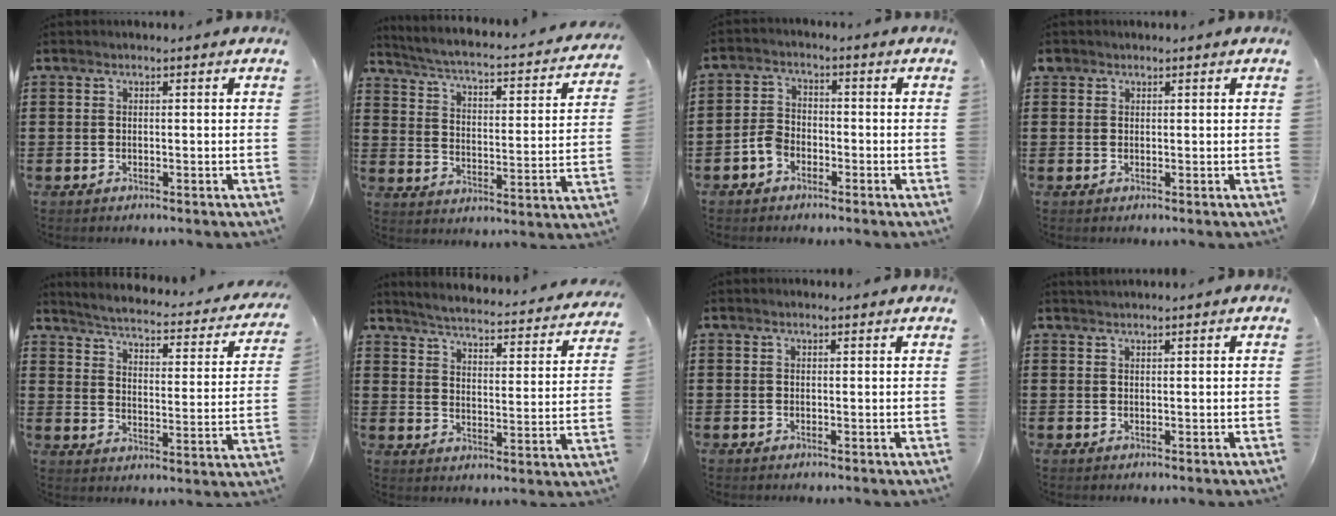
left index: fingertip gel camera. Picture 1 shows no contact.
{"total": 2.7, "force": [2.2, -0.1, 1.6], "torque": [-0.048, -0.030, 0.024]}
{"total": 3.5, "force": [-2.0, 2.3, 1.8], "torque": [-0.049, 0.004, -0.043]}
{"total": 1.1, "force": [0.8, 0.8, 0.2], "torque": [-0.007, 0.005, 0.014]}
{"total": 2.6, "force": [2.3, -0.2, 1.2], "torque": [-0.041, -0.029, 0.028]}
{"total": 3.3, "force": [3.2, -0.3, 0.9], "torque": [-0.038, -0.033, 0.046]}
{"total": 0.5, "force": [0.5, 0.1, 0.2], "torque": [-0.006, 0.001, 0.009]}
{"total": 1.0, "force": [1.0, 0.0, 0.2], "torque": [-0.005, 0.000, 0.020]}